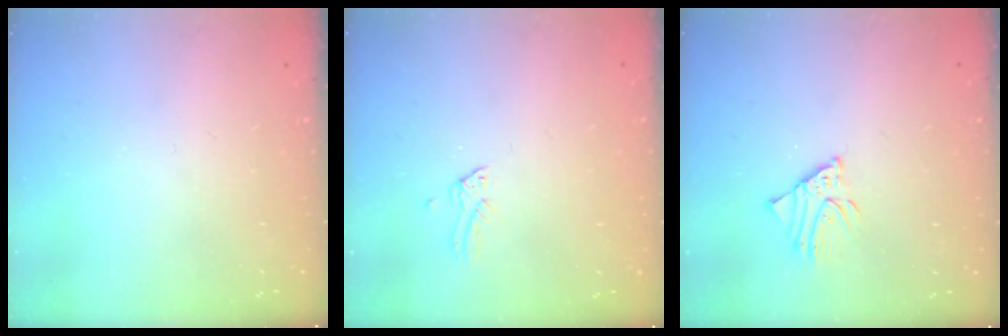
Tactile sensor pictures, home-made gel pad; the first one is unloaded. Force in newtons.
{"total": 0.0}
{"total": 3.3, "press": 3.2, "slide": 0.3}